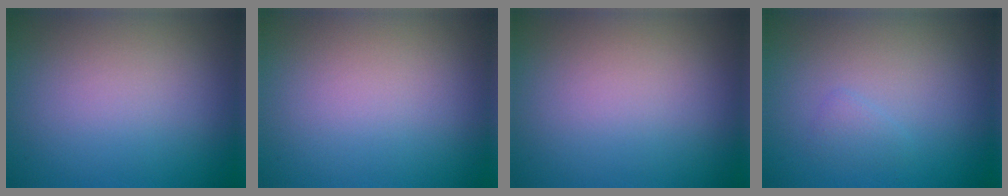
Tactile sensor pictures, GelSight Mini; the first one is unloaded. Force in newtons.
{"total": 0.0}
{"total": 0.0}
{"total": 0.9, "press": 0.9, "slide": 0.0}